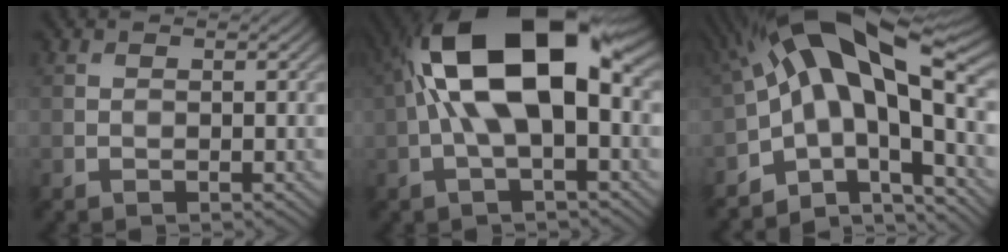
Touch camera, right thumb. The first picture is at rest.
{"total": 16.6, "force": [1.7, 7.6, 14.7], "torque": [-0.266, 0.031, 0.014]}
{"total": 17.2, "force": [0.6, 7.1, 15.6], "torque": [-0.263, 0.018, 0.006]}